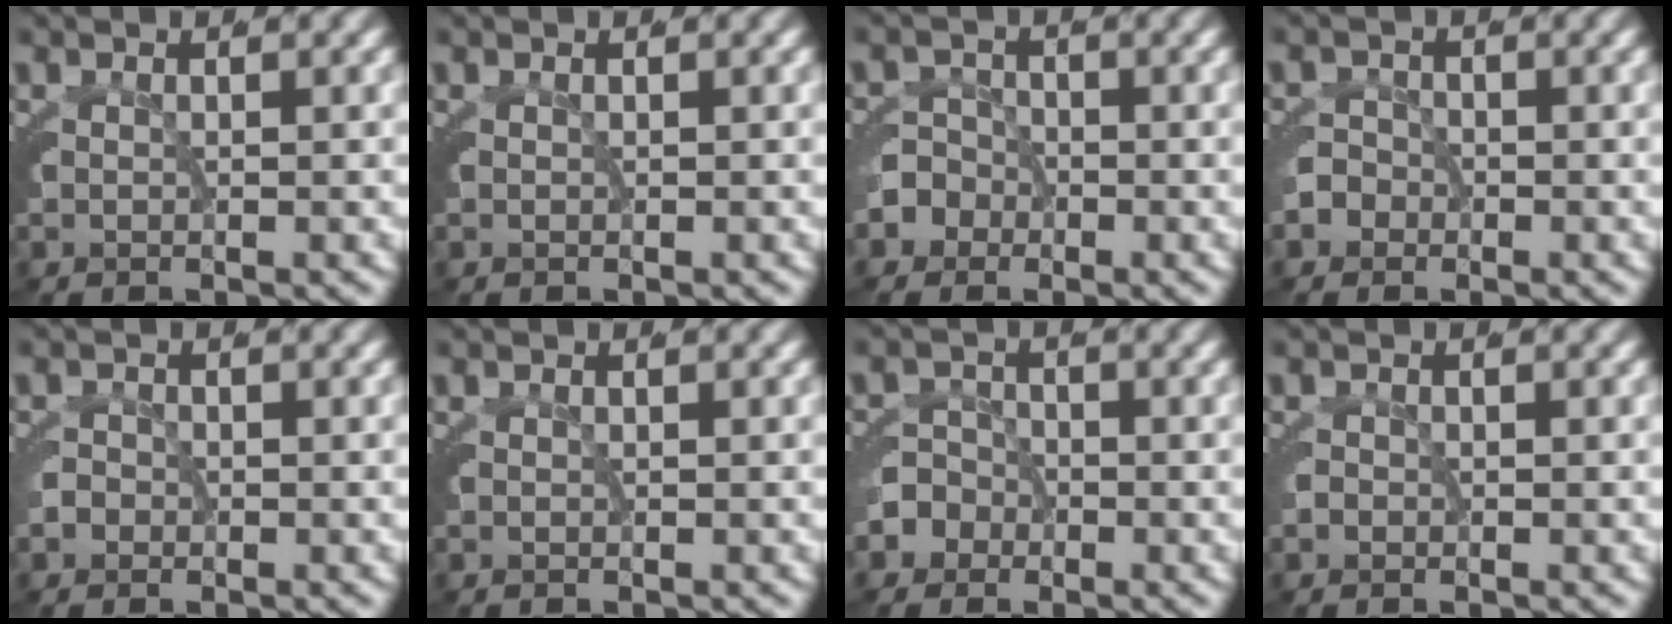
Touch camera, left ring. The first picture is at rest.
{"total": 0.0}
{"total": 3.6, "force": [-1.4, 3.3, 0.6], "torque": [-0.026, -0.005, -0.031]}
{"total": 2.1, "force": [-1.2, 1.7, 0.0], "torque": [-0.014, -0.003, -0.027]}
{"total": 1.2, "force": [-0.9, 0.8, -0.2], "torque": [-0.009, -0.003, -0.017]}
{"total": 0.0}
{"total": 3.8, "force": [-1.5, 3.4, 0.6], "torque": [-0.026, -0.005, -0.032]}
{"total": 0.8, "force": [-0.6, 0.5, -0.2], "torque": [-0.006, -0.002, -0.010]}